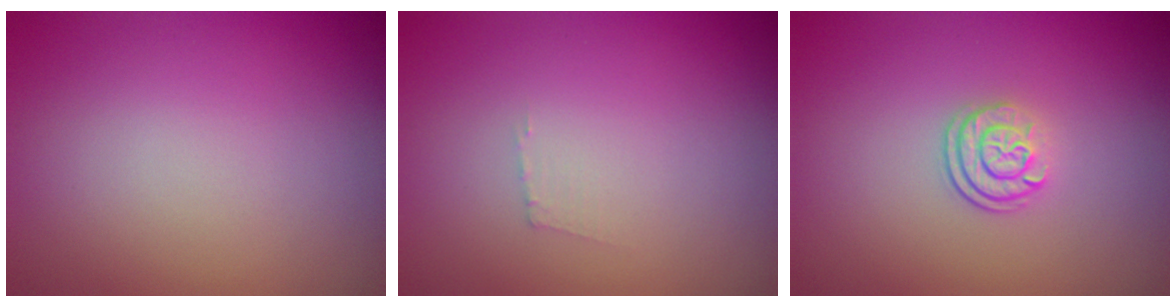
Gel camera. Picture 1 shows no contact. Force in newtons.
{"total": 0.7, "press": 0.7, "slide": 0.1}
{"total": 2.4, "press": 1.7, "slide": 1.7}